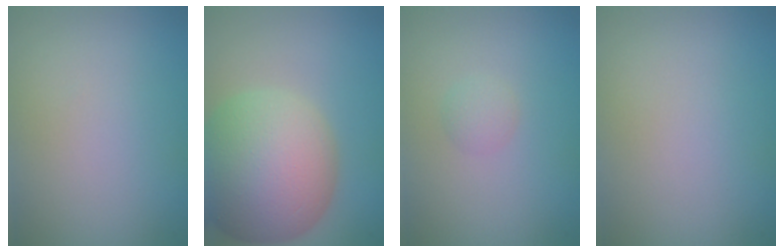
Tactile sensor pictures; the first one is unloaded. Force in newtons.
{"total": 12.6, "press": 12.5, "slide": 1.0}
{"total": 1.0, "press": 1.0, "slide": 0.0}
{"total": 0.0}